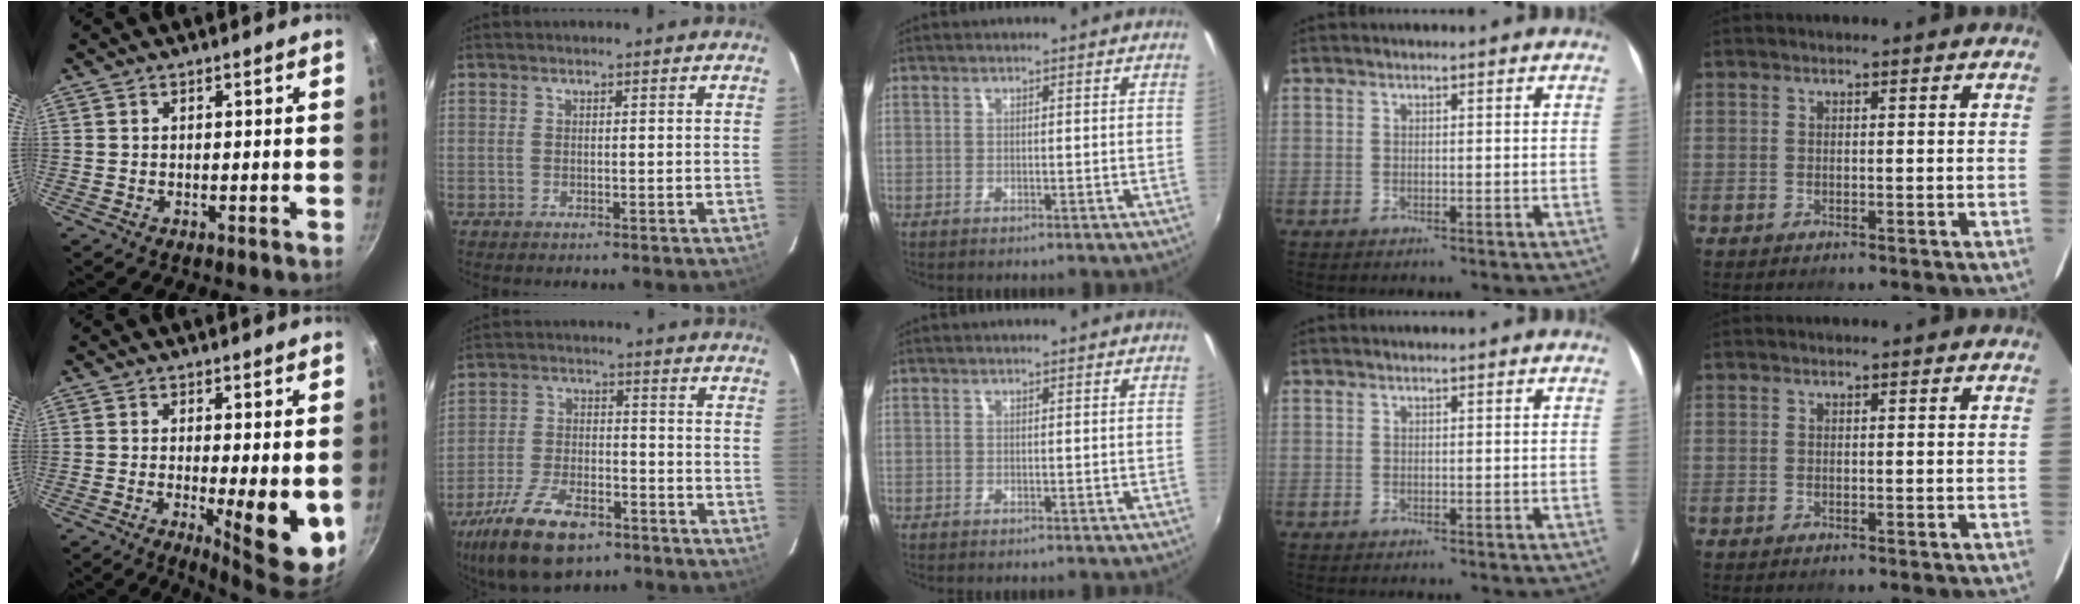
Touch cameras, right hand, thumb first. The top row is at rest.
{"thumb": {"total": 9.2, "force": [-1.5, 1.9, 8.9], "torque": [-0.117, -0.012, -0.011]}, "index": {"total": 15.8, "force": [-10.3, 7.2, 9.6], "torque": [-0.213, -0.022, -0.181]}}